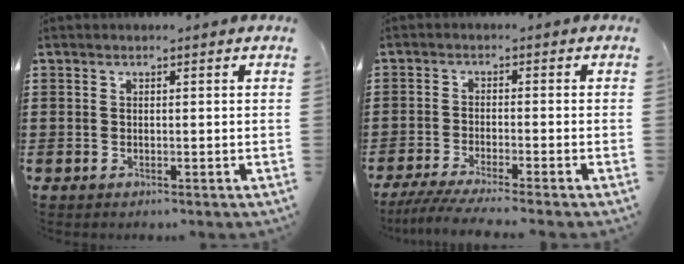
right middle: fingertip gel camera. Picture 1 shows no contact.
{"total": 3.5, "force": [-3.2, -0.2, 1.4], "torque": [-0.039, -0.016, -0.066]}